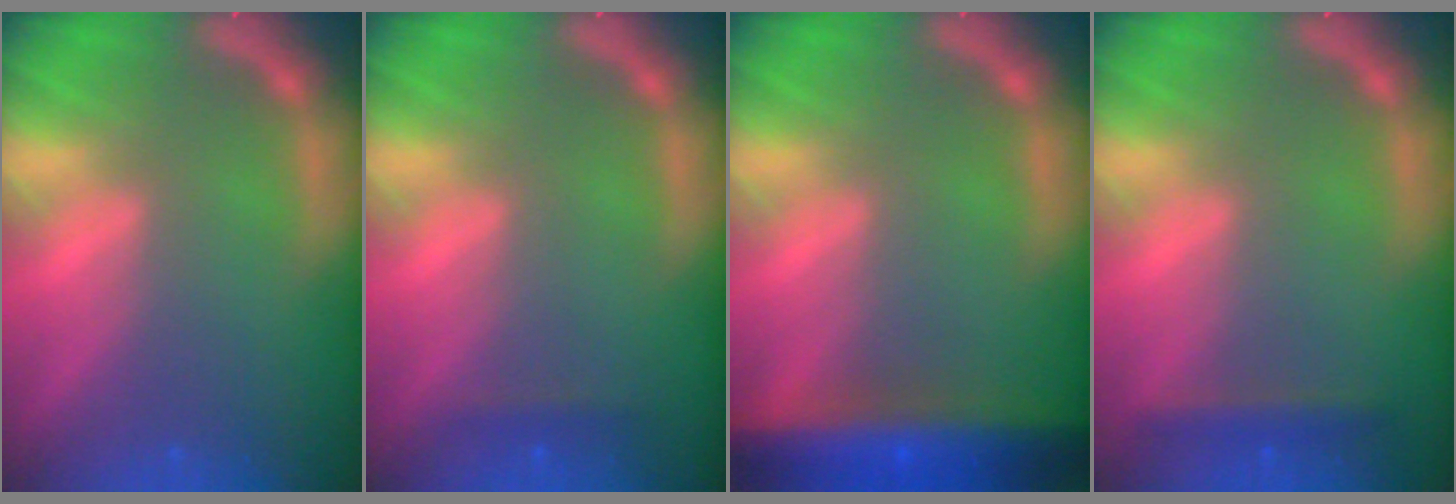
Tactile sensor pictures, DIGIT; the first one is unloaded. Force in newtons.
{"total": 0.9}
{"total": 10.0}
{"total": 1.9}